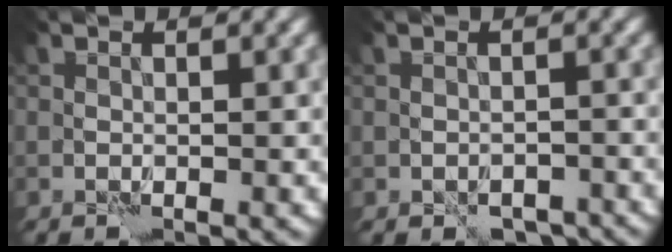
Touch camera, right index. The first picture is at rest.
{"total": 3.6, "force": [-2.8, 2.0, 1.0], "torque": [0.000, -0.001, -0.036]}